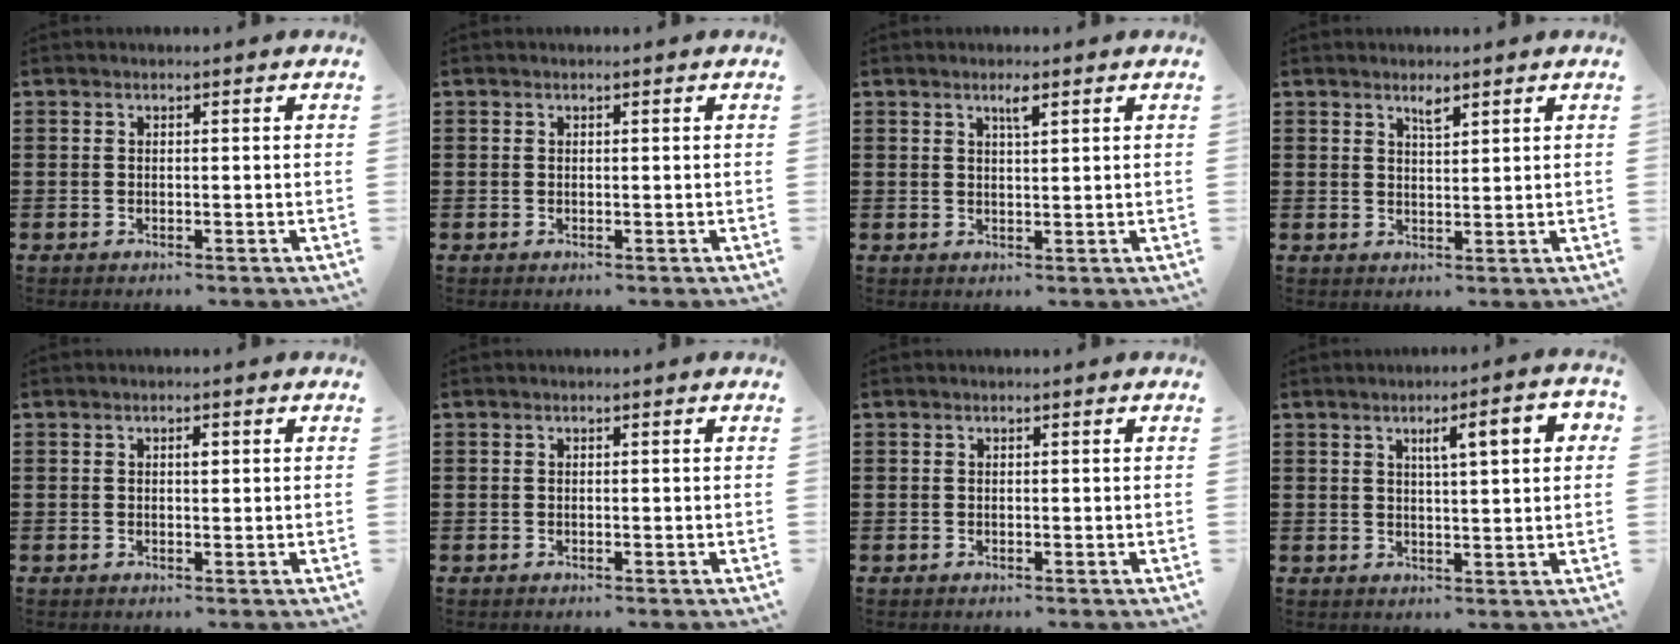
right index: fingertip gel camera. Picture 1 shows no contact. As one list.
[{"total": 0.0}, {"total": 2.0, "force": [1.3, 0.3, 1.5], "torque": [-0.024, -0.002, 0.019]}, {"total": 2.1, "force": [1.6, 0.5, 1.2], "torque": [-0.019, -0.001, 0.027]}, {"total": 1.1, "force": [0.3, 0.4, 1.0], "torque": [-0.012, -0.001, 0.003]}, {"total": 0.0}, {"total": 0.0}, {"total": 5.8, "force": [2.0, 1.2, 5.3], "torque": [-0.091, -0.001, 0.025]}]